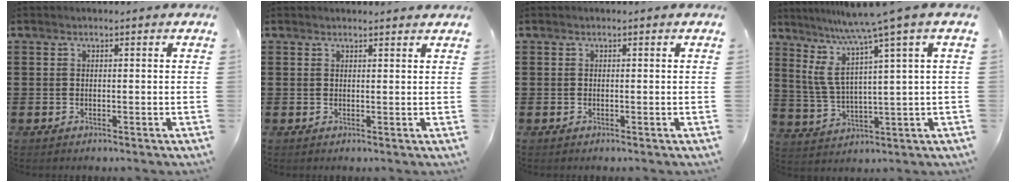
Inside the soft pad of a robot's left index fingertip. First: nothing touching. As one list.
[{"total": 1.1, "force": [1.0, 0.1, 0.1], "torque": [-0.004, 0.000, 0.021]}, {"total": 0.0}, {"total": 7.7, "force": [4.9, -0.7, 5.9], "torque": [-0.144, -0.039, 0.073]}]